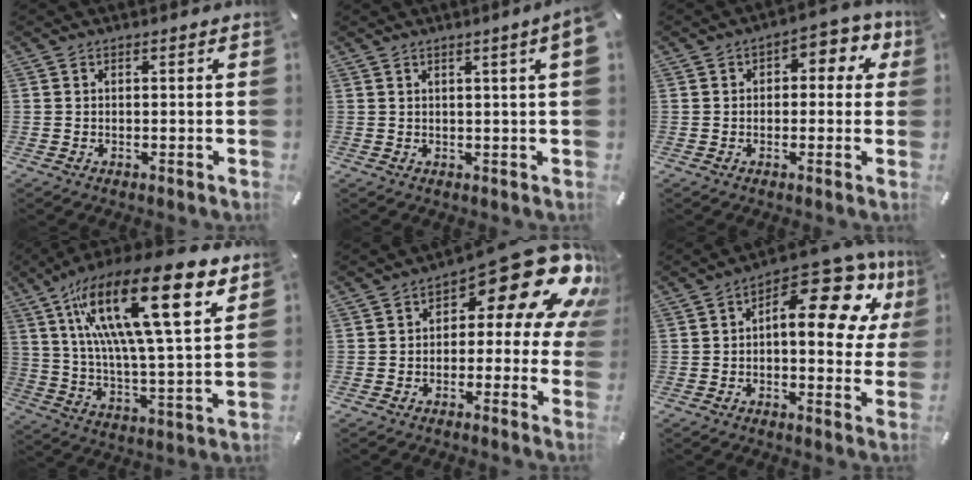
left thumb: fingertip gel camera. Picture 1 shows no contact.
{"total": 4.3, "force": [1.6, 0.0, 4.0], "torque": [-0.067, -0.004, 0.025]}
{"total": 5.2, "force": [0.7, 3.5, 3.8], "torque": [-0.045, 0.003, 0.003]}
{"total": 24.6, "force": [12.9, 7.3, 19.7], "torque": [-0.360, -0.061, 0.195]}
{"total": 19.4, "force": [9.7, 8.0, 14.7], "torque": [-0.185, -0.074, 0.158]}
{"total": 17.1, "force": [6.8, 7.8, 13.6], "torque": [-0.185, -0.052, 0.108]}